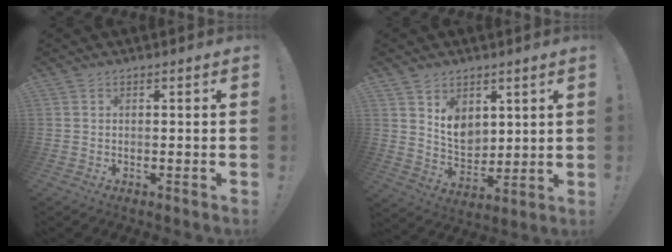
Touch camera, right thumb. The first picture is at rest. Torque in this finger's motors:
{"motor_torque": [0.12, 0.46, 0.21, -0.13, 0.01]}